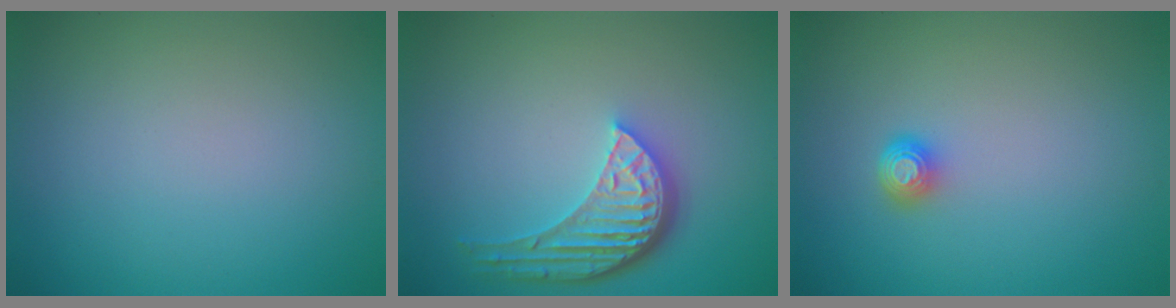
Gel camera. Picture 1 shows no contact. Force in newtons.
{"total": 5.2, "press": 3.8, "slide": 3.5}
{"total": 1.5, "press": 1.2, "slide": 0.9}